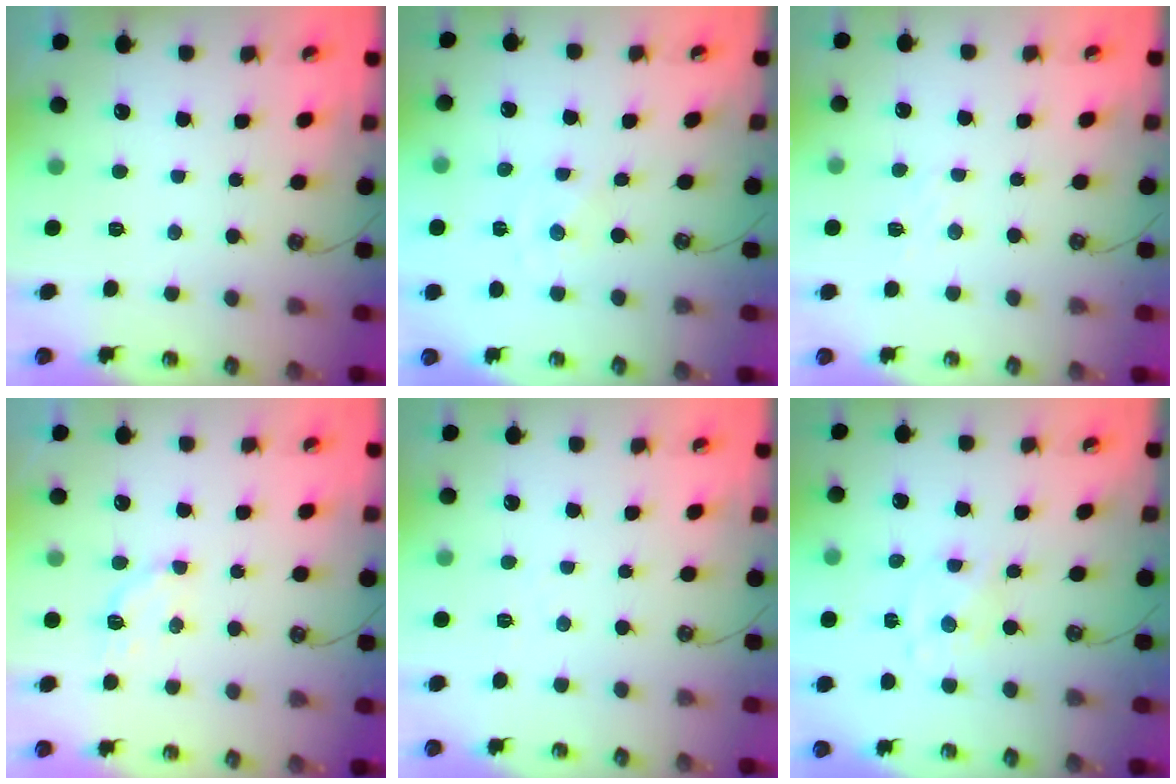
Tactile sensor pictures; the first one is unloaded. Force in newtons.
{"total": 0.0}
{"total": 5.3, "press": 5.3, "slide": 0.6}
{"total": 3.8, "press": 3.6, "slide": 1.2}
{"total": 2.5, "press": 2.5, "slide": 0.4}
{"total": 1.8, "press": 1.8, "slide": 0.2}